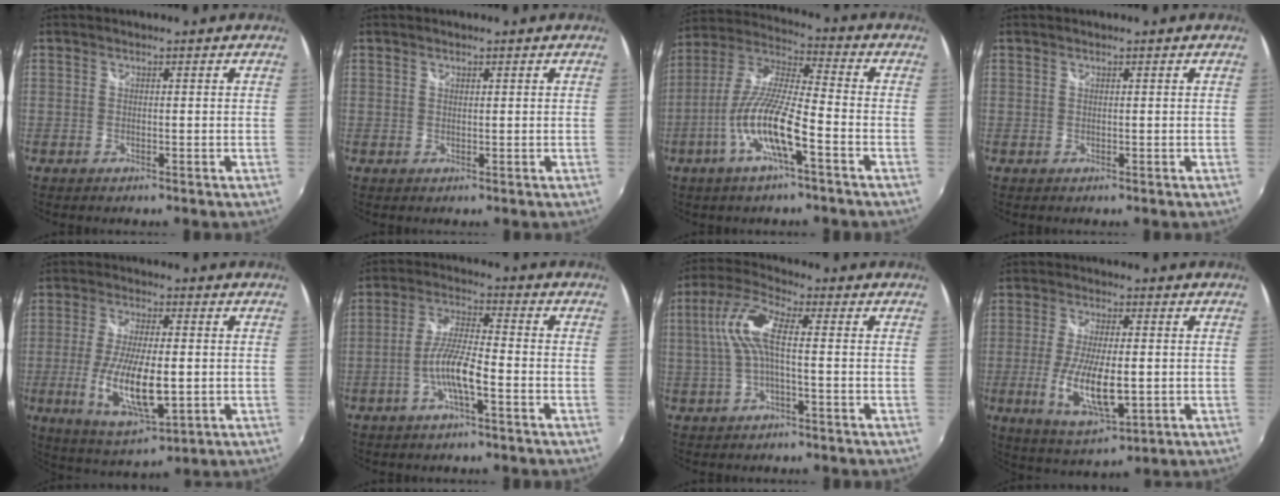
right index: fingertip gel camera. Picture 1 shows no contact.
{"total": 0.6, "force": [0.4, 0.4, 0.3], "torque": [-0.003, 0.001, 0.007]}
{"total": 13.4, "force": [-5.6, 2.0, 11.9], "torque": [-0.244, -0.007, -0.109]}
{"total": 0.0}
{"total": 13.3, "force": [-2.3, 4.5, 12.3], "torque": [-0.242, -0.021, -0.033]}
{"total": 7.8, "force": [-3.3, 1.1, 6.9], "torque": [-0.146, 0.003, -0.060]}
{"total": 8.7, "force": [0.1, 2.3, 8.4], "torque": [-0.181, 0.014, 0.003]}
{"total": 11.8, "force": [-2.2, 4.0, 10.8], "torque": [-0.214, -0.021, -0.033]}